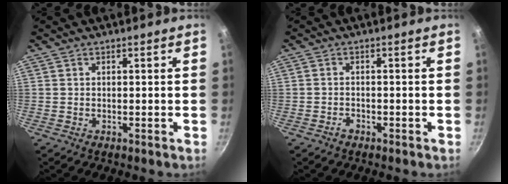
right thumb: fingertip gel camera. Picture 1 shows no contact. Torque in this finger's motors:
{"motor_torque": [0.30, -0.36, -0.13, -0.07, -0.02]}